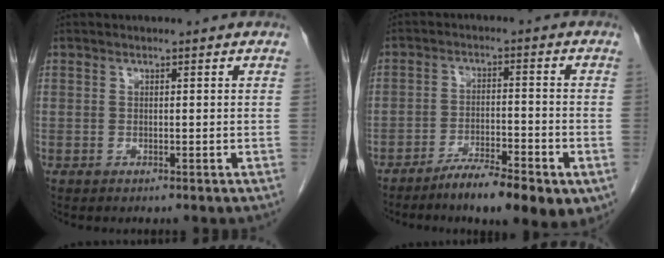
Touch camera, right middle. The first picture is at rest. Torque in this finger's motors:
{"motor_torque": [1.08, -1.06, 0.44, 0.09]}